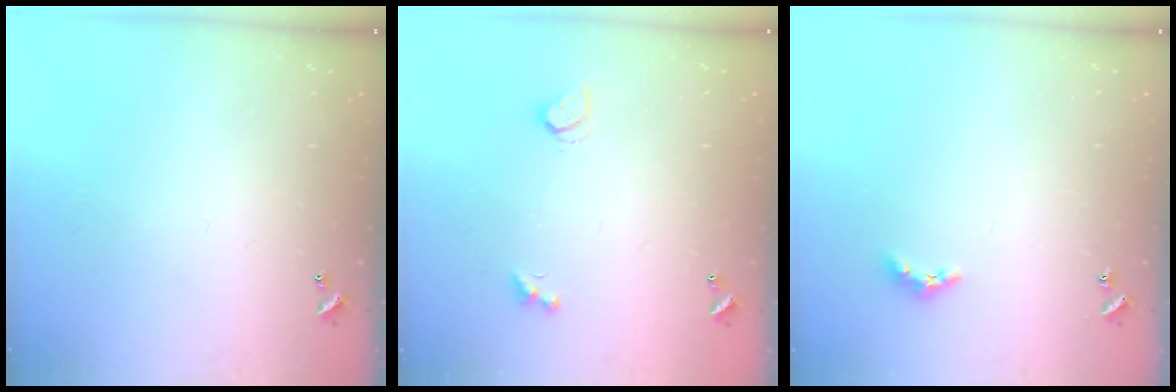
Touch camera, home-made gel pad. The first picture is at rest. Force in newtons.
{"total": 1.8, "press": 1.8, "slide": 0.5}
{"total": 3.3, "press": 3.3, "slide": 0.6}